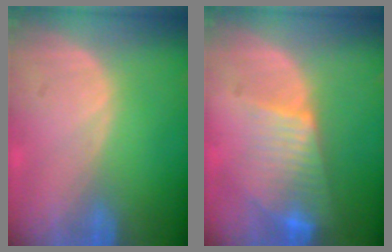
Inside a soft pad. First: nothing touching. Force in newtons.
{"total": 7.5, "press": 6.5, "slide": 3.7}